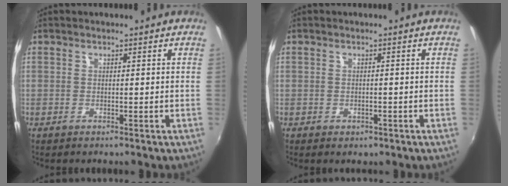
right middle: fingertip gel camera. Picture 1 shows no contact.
{"total": 1.5, "force": [-0.8, 1.1, 0.6], "torque": [-0.010, -0.004, -0.010]}